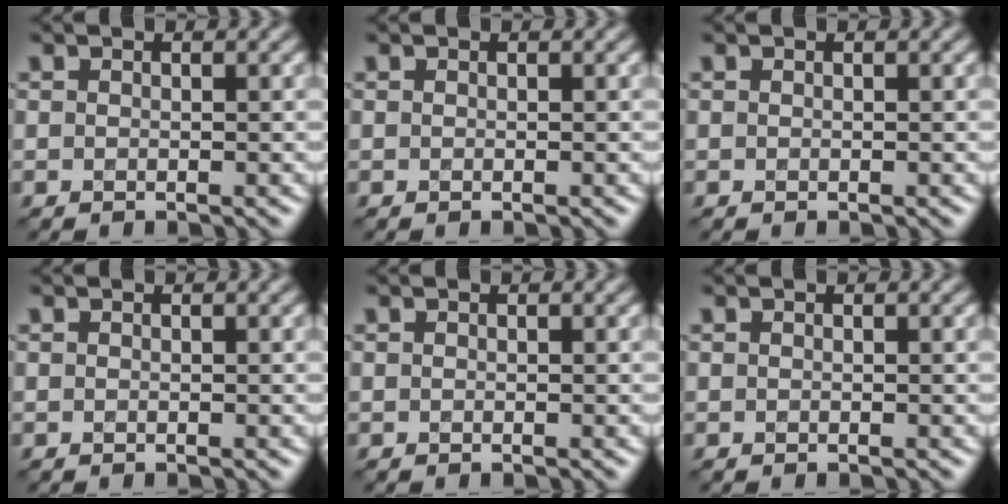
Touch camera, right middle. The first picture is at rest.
{"total": 0.0}
{"total": 0.0}
{"total": 0.0}
{"total": 0.0}
{"total": 0.0}